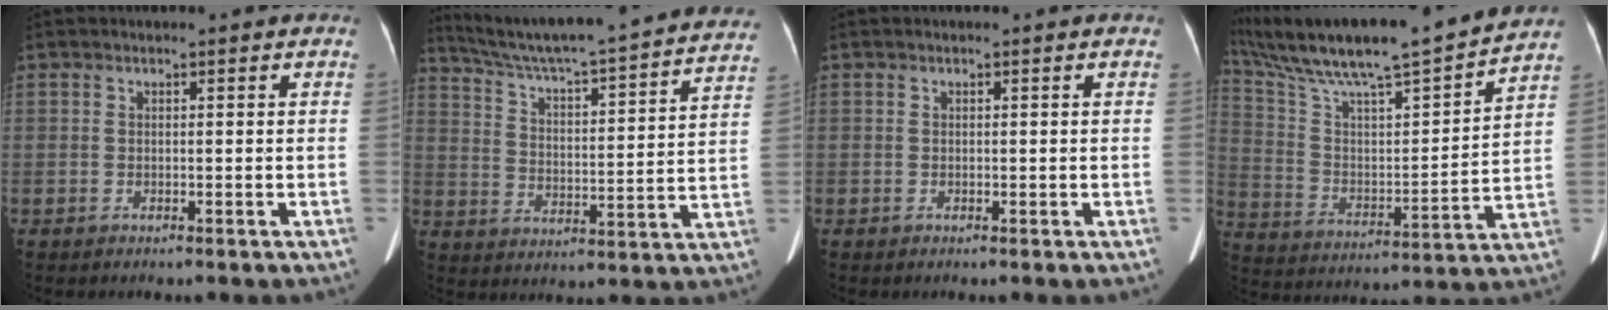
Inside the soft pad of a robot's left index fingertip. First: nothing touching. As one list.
[{"total": 29.6, "force": [27.0, 1.5, 12.1], "torque": [-0.196, -0.048, 0.353]}, {"total": 0.0}, {"total": 23.5, "force": [20.2, 0.7, 12.0], "torque": [-0.220, 0.006, 0.331]}]